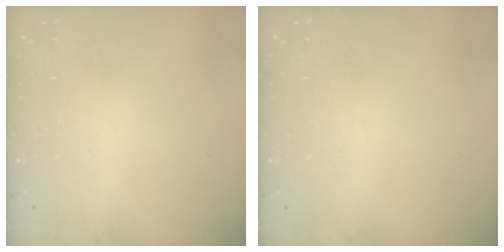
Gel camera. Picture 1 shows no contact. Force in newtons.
{"total": 0.0}